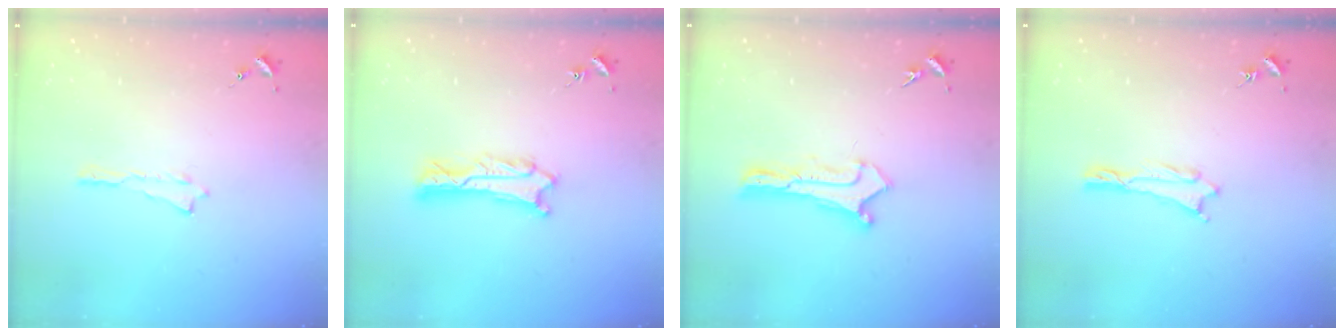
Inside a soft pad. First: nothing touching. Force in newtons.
{"total": 2.2, "press": 2.2, "slide": 0.2}
{"total": 0.8, "press": 0.8, "slide": 0.0}
{"total": 0.7, "press": 0.7, "slide": 0.1}